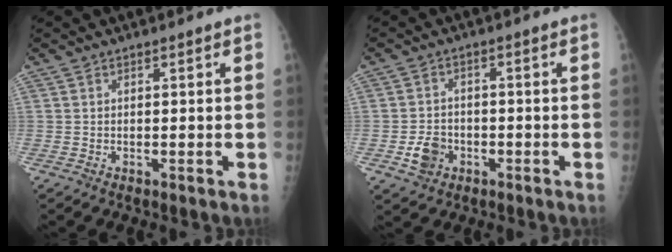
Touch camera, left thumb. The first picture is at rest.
{"total": 5.0, "force": [-1.9, 4.1, 2.3], "torque": [-0.030, 0.012, -0.030]}